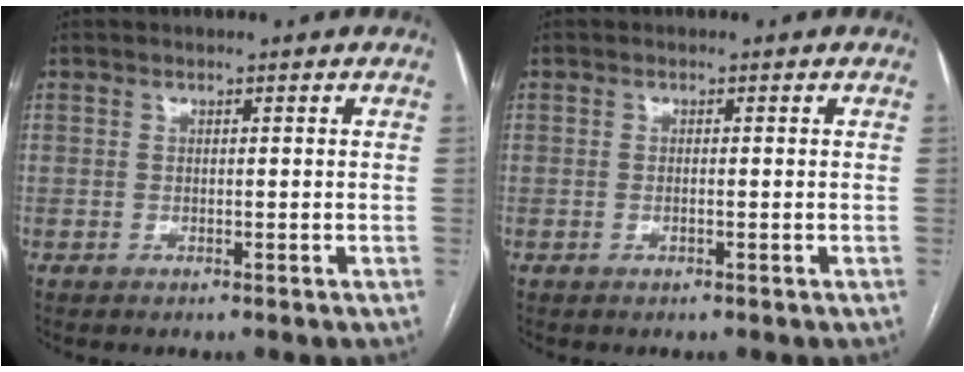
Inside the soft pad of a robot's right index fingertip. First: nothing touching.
{"total": 0.7, "force": [-0.3, 0.1, 0.6], "torque": [-0.013, 0.000, -0.003]}